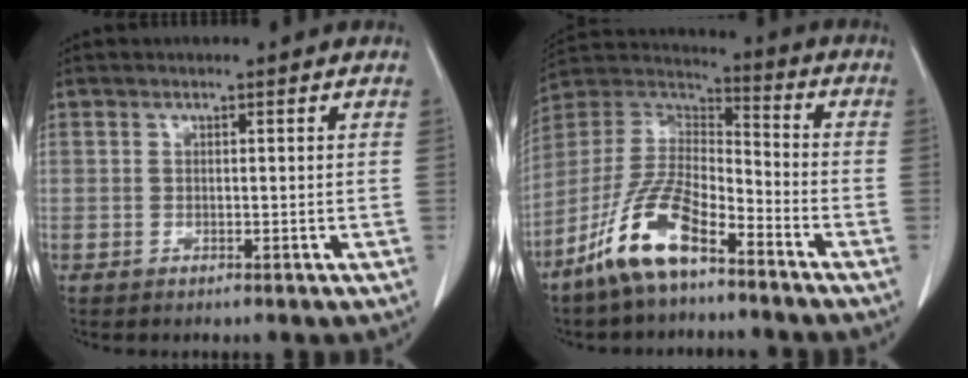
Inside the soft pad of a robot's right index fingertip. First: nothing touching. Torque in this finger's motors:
{"motor_torque": [0.53, -0.31, 0.21, 0.05]}